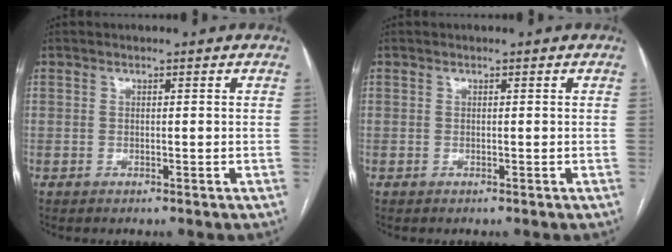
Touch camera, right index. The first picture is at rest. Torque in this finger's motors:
{"motor_torque": [0.00, 0.00, 0.00, 0.00]}